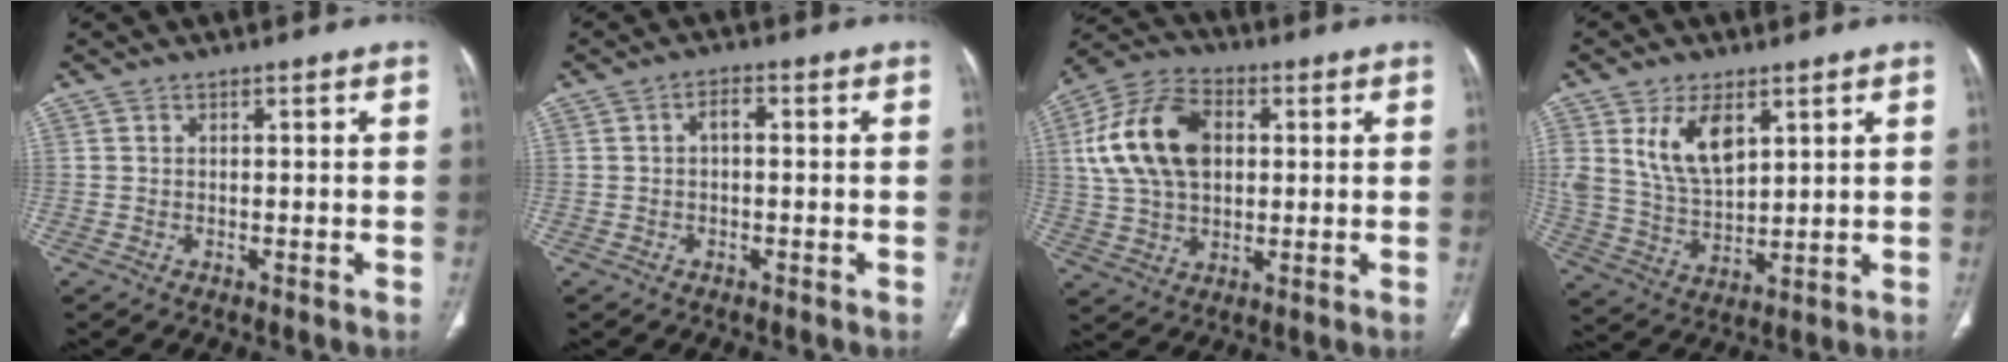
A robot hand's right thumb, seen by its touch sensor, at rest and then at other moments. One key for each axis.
{"total": 2.2, "fx": 0.0, "fy": 1.1, "fz": 1.9, "tx": -0.029, "ty": 0.010, "tz": -0.004}
{"total": 16.7, "fx": 3.1, "fy": 11.0, "fz": 12.1, "tx": -0.219, "ty": 0.014, "tz": 0.054}
{"total": 10.8, "fx": 4.7, "fy": 5.8, "fz": 7.8, "tx": -0.130, "ty": -0.023, "tz": 0.102}